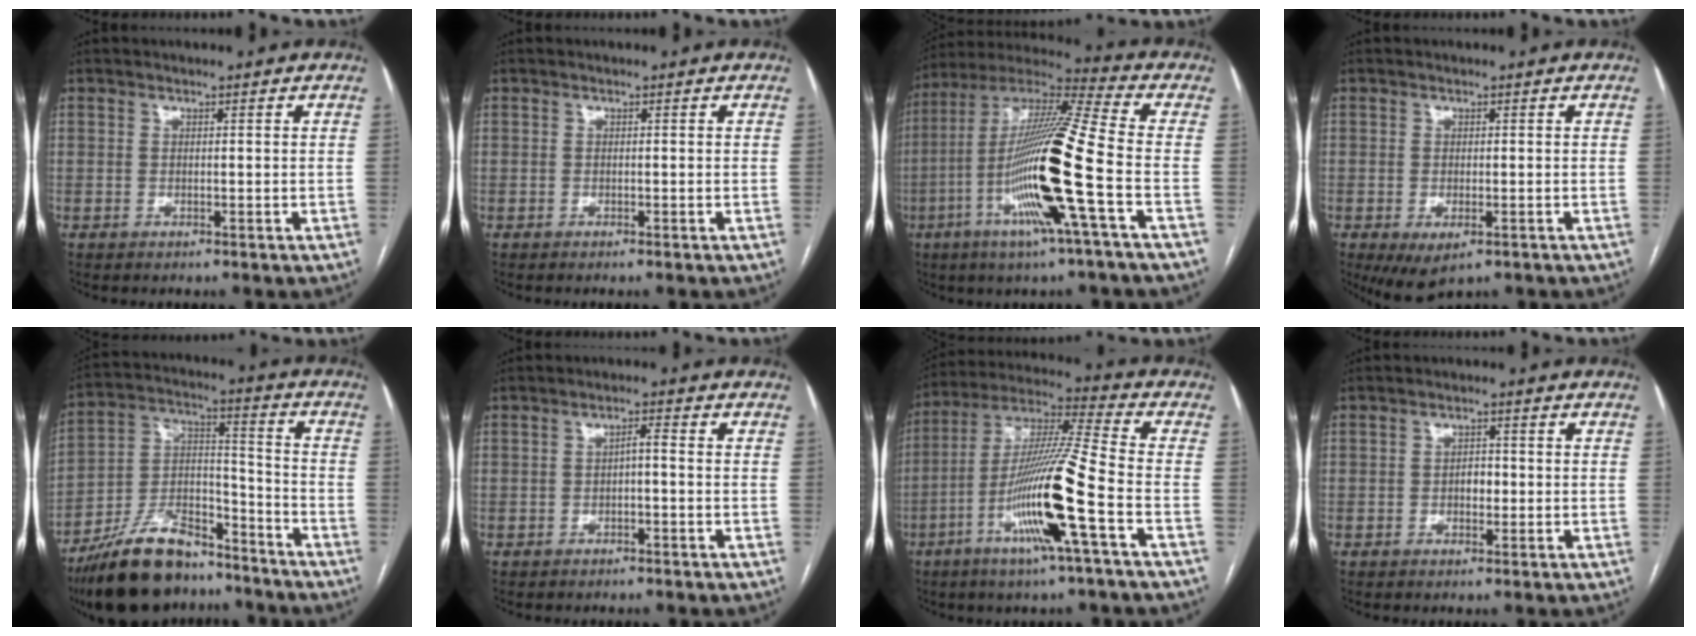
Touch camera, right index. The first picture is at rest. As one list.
[{"total": 0.0}, {"total": 19.4, "force": [-5.5, -0.8, 18.6], "torque": [-0.377, -0.017, -0.116]}, {"total": 4.9, "force": [-2.5, 2.1, 3.6], "torque": [-0.057, -0.012, -0.030]}, {"total": 17.9, "force": [-14.6, 6.3, 8.2], "torque": [-0.159, 0.025, -0.255]}, {"total": 1.8, "force": [-0.4, 0.4, 1.7], "torque": [-0.026, 0.006, -0.008]}, {"total": 16.6, "force": [-6.0, -1.0, 15.4], "torque": [-0.304, -0.010, -0.116]}, {"total": 2.1, "force": [-0.4, 1.3, 1.6], "torque": [-0.021, 0.005, -0.005]}]